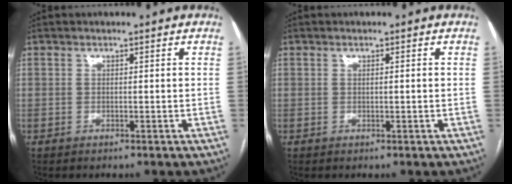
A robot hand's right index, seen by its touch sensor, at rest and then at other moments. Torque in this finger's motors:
{"motor_torque": [-0.22, -0.07, -0.04, 0.00]}